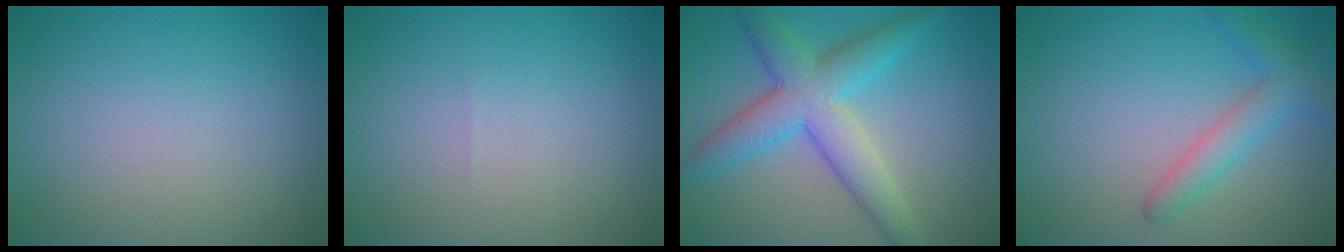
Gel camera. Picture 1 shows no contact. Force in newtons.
{"total": 0.0}
{"total": 6.4, "press": 6.4, "slide": 0.1}
{"total": 3.0, "press": 3.0, "slide": 0.2}